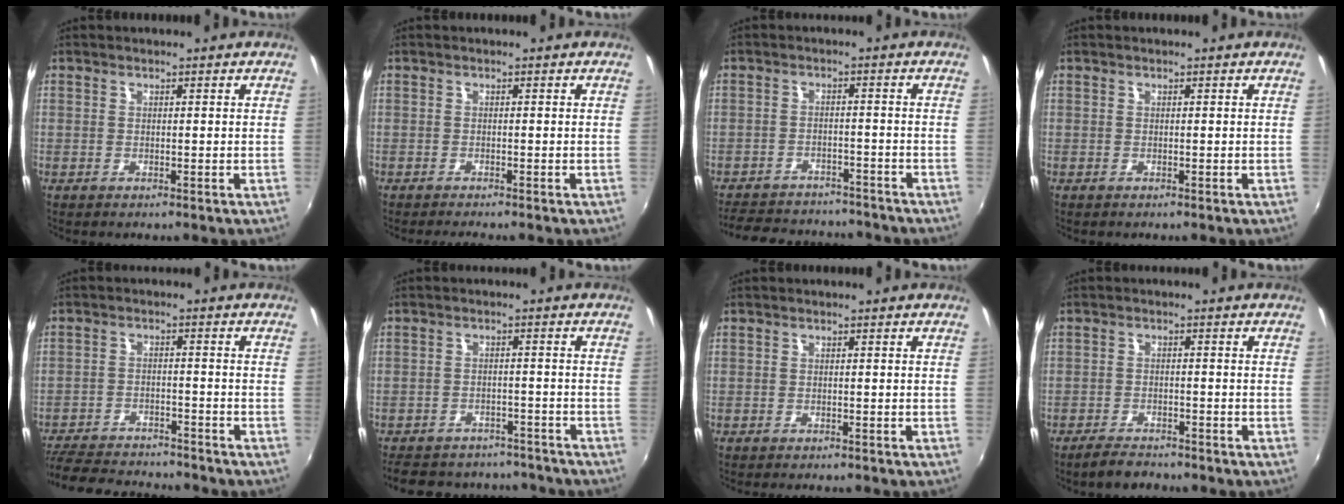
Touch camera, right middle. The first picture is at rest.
{"total": 1.8, "force": [-1.7, -0.2, 0.7], "torque": [-0.017, -0.012, -0.031]}
{"total": 15.8, "force": [-13.9, 5.3, 5.4], "torque": [-0.129, 0.009, -0.190]}
{"total": 0.0}
{"total": 15.3, "force": [-13.7, 3.9, 5.7], "torque": [-0.137, -0.015, -0.209]}
{"total": 17.0, "force": [-14.6, 6.7, 5.6], "torque": [-0.129, 0.019, -0.188]}
{"total": 1.9, "force": [-1.8, 0.4, 0.6], "torque": [-0.017, -0.013, -0.028]}
{"total": 4.1, "force": [-3.7, 1.2, 1.3], "torque": [-0.044, 0.000, -0.063]}